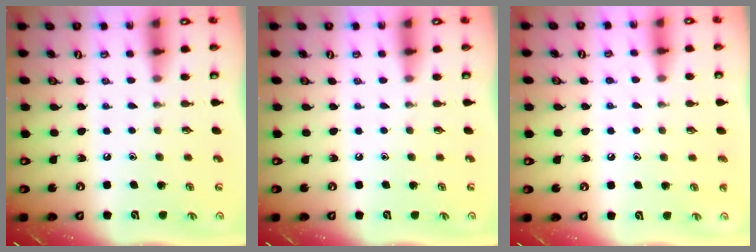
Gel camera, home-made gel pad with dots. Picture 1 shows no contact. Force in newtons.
{"total": 0.0}
{"total": 5.2, "press": 5.2, "slide": 0.6}